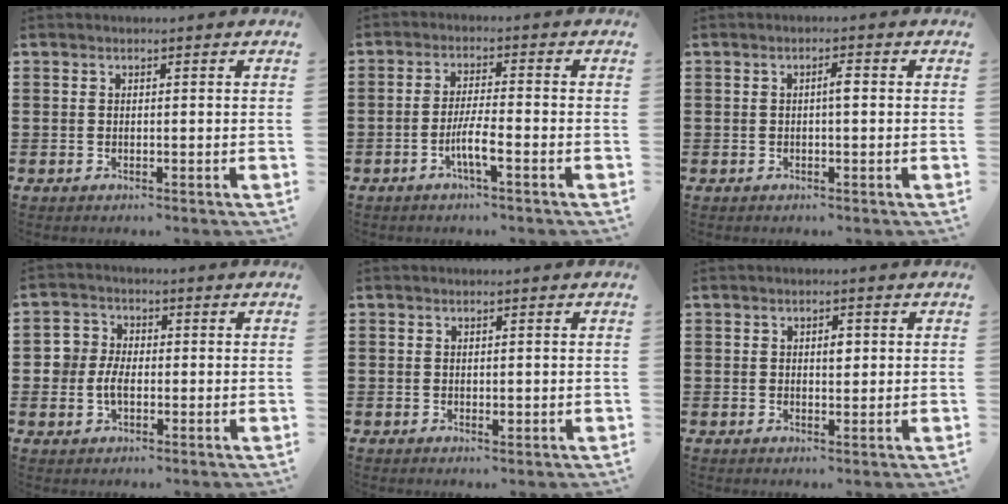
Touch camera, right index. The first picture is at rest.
{"total": 4.6, "force": [-2.1, 0.4, 4.1], "torque": [-0.082, -0.007, -0.042]}
{"total": 1.7, "force": [0.0, 0.3, 1.6], "torque": [-0.031, 0.002, -0.002]}
{"total": 4.0, "force": [-0.7, 3.1, 2.4], "torque": [-0.059, 0.005, -0.017]}
{"total": 0.5, "force": [0.0, 0.4, 0.4], "torque": [-0.008, 0.000, 0.001]}
{"total": 1.9, "force": [0.4, 0.9, 1.6], "torque": [-0.017, 0.001, 0.001]}